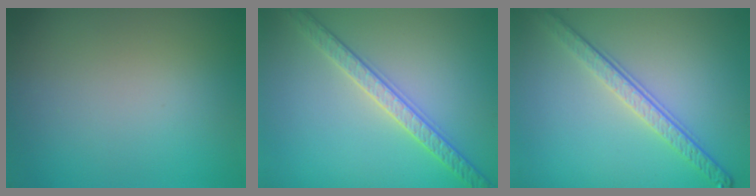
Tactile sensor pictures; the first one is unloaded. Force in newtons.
{"total": 3.3, "press": 3.2, "slide": 0.7}
{"total": 4.2, "press": 3.0, "slide": 2.9}